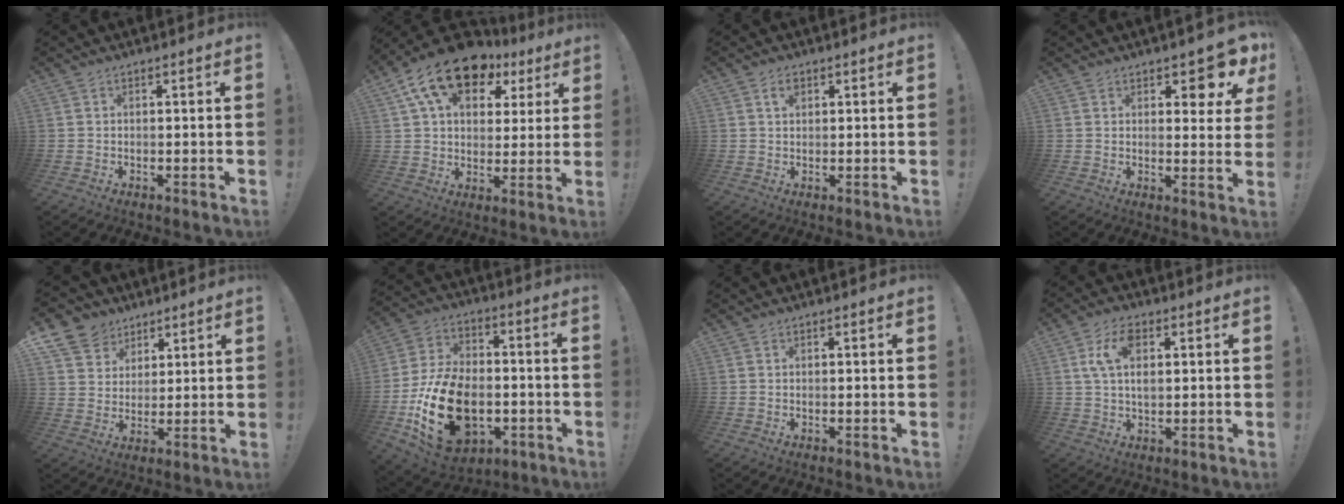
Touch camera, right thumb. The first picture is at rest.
{"total": 17.5, "force": [9.6, 10.2, 10.5], "torque": [-0.170, -0.049, 0.170]}
{"total": 2.6, "force": [1.4, 1.4, 1.6], "torque": [-0.011, -0.004, 0.019]}
{"total": 7.1, "force": [5.0, 3.0, 4.2], "torque": [-0.038, -0.038, 0.085]}
{"total": 9.5, "force": [5.8, 7.4, 1.5], "torque": [-0.029, -0.041, 0.115]}
{"total": 24.7, "force": [-6.9, 16.3, 17.3], "torque": [-0.313, 0.042, -0.098]}
{"total": 0.0}
{"total": 8.1, "force": [2.4, 4.4, 6.3], "torque": [-0.106, 0.003, 0.040]}